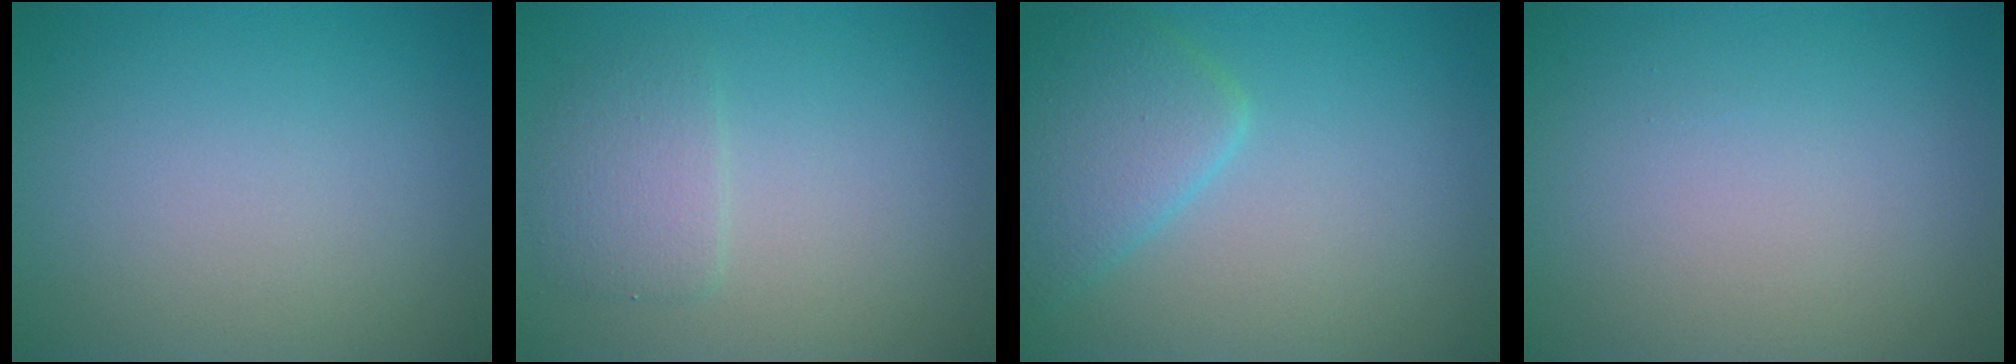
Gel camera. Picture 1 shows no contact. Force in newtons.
{"total": 2.3, "press": 2.3, "slide": 0.3}
{"total": 4.2, "press": 4.1, "slide": 0.2}
{"total": 0.0}